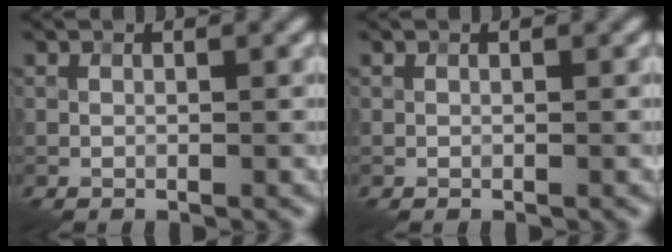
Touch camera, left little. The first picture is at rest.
{"total": 0.0}